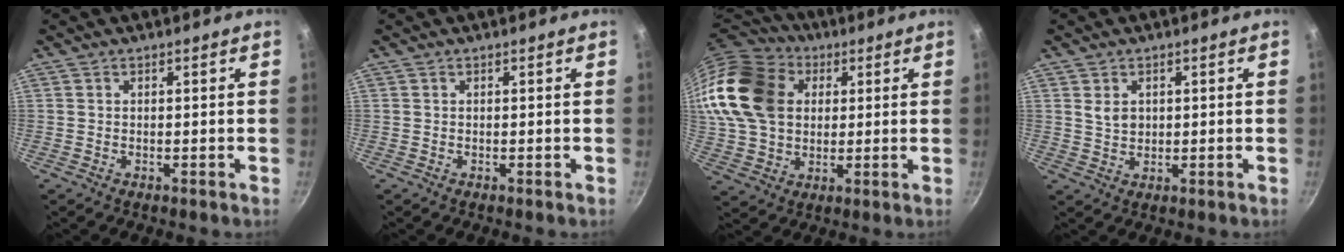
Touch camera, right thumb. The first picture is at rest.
{"total": 0.0}
{"total": 23.3, "force": [5.9, 17.5, 14.2], "torque": [-0.284, 0.022, 0.107]}
{"total": 3.0, "force": [0.8, 2.2, 1.9], "torque": [-0.026, -0.006, 0.020]}